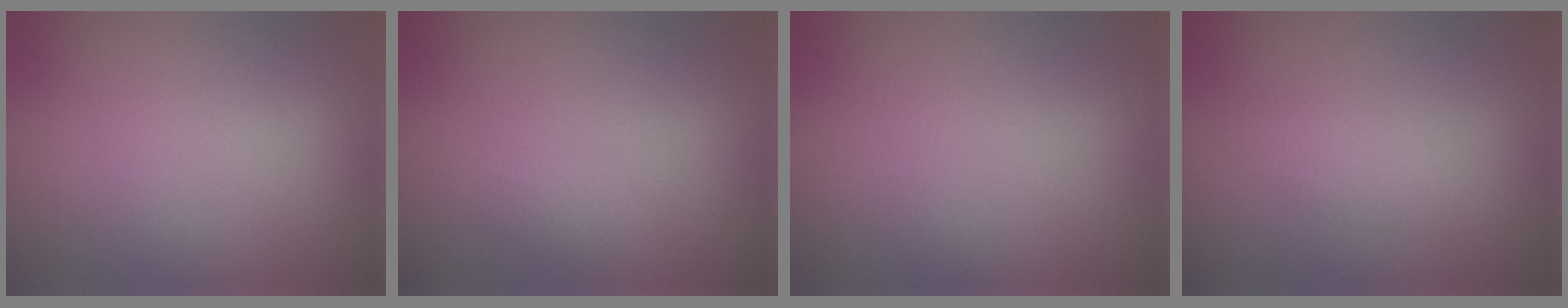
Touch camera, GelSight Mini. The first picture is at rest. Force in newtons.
{"total": 0.8, "press": 0.8, "slide": 0.0}
{"total": 0.0}
{"total": 1.6, "press": 1.6, "slide": 0.0}